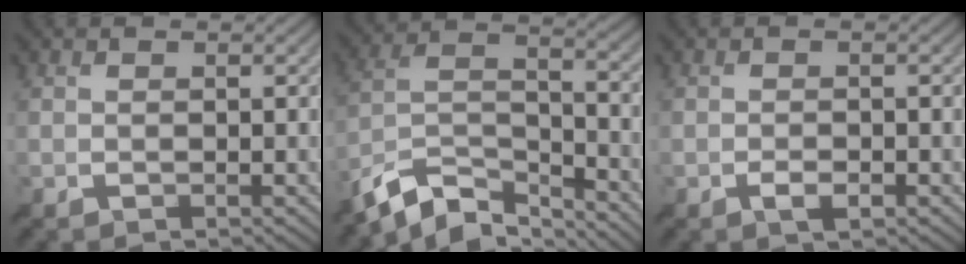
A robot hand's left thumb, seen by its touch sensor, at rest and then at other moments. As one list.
[{"total": 10.1, "force": [-8.3, 3.2, 4.8], "torque": [-0.101, -0.002, -0.171]}, {"total": 1.7, "force": [-0.9, 0.7, 1.2], "torque": [-0.022, 0.000, -0.017]}]